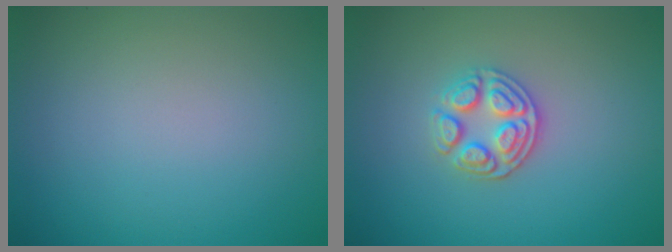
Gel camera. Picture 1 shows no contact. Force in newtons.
{"total": 3.2, "press": 2.9, "slide": 1.4}